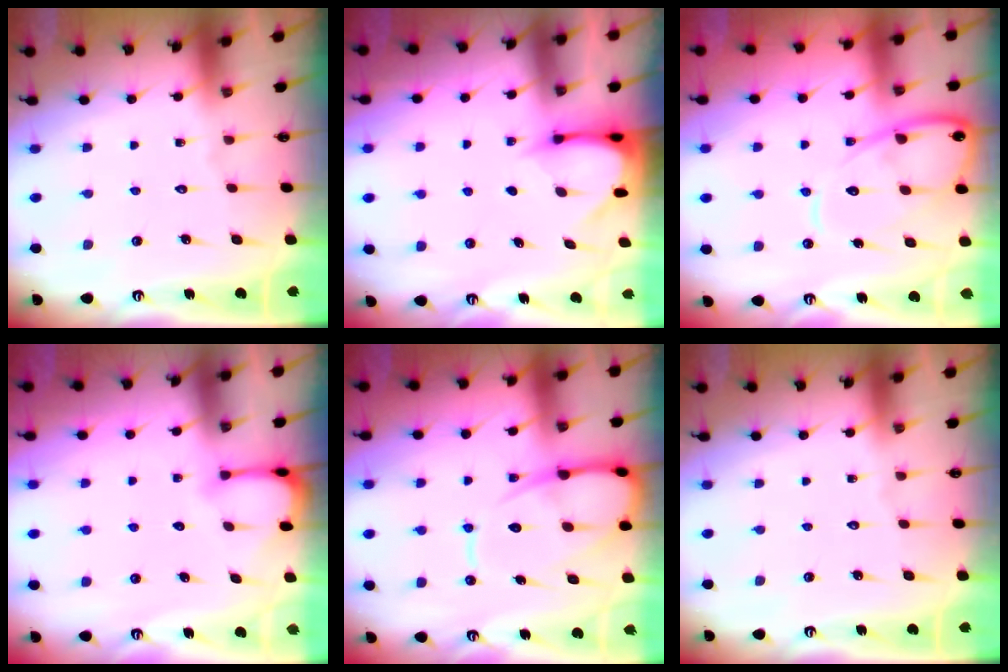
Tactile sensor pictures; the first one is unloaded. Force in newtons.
{"total": 3.8, "press": 3.8, "slide": 0.3}
{"total": 11.9, "press": 11.9, "slide": 1.2}
{"total": 3.8, "press": 3.8, "slide": 0.4}
{"total": 12.3, "press": 12.2, "slide": 1.4}
{"total": 0.0}